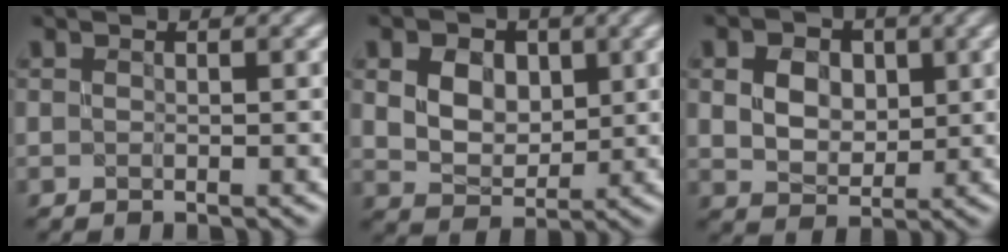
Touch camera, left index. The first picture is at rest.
{"total": 6.9, "force": [2.6, 5.1, 3.9], "torque": [-0.081, 0.022, 0.039]}
{"total": 5.4, "force": [1.6, 4.0, 3.3], "torque": [-0.064, 0.014, 0.018]}